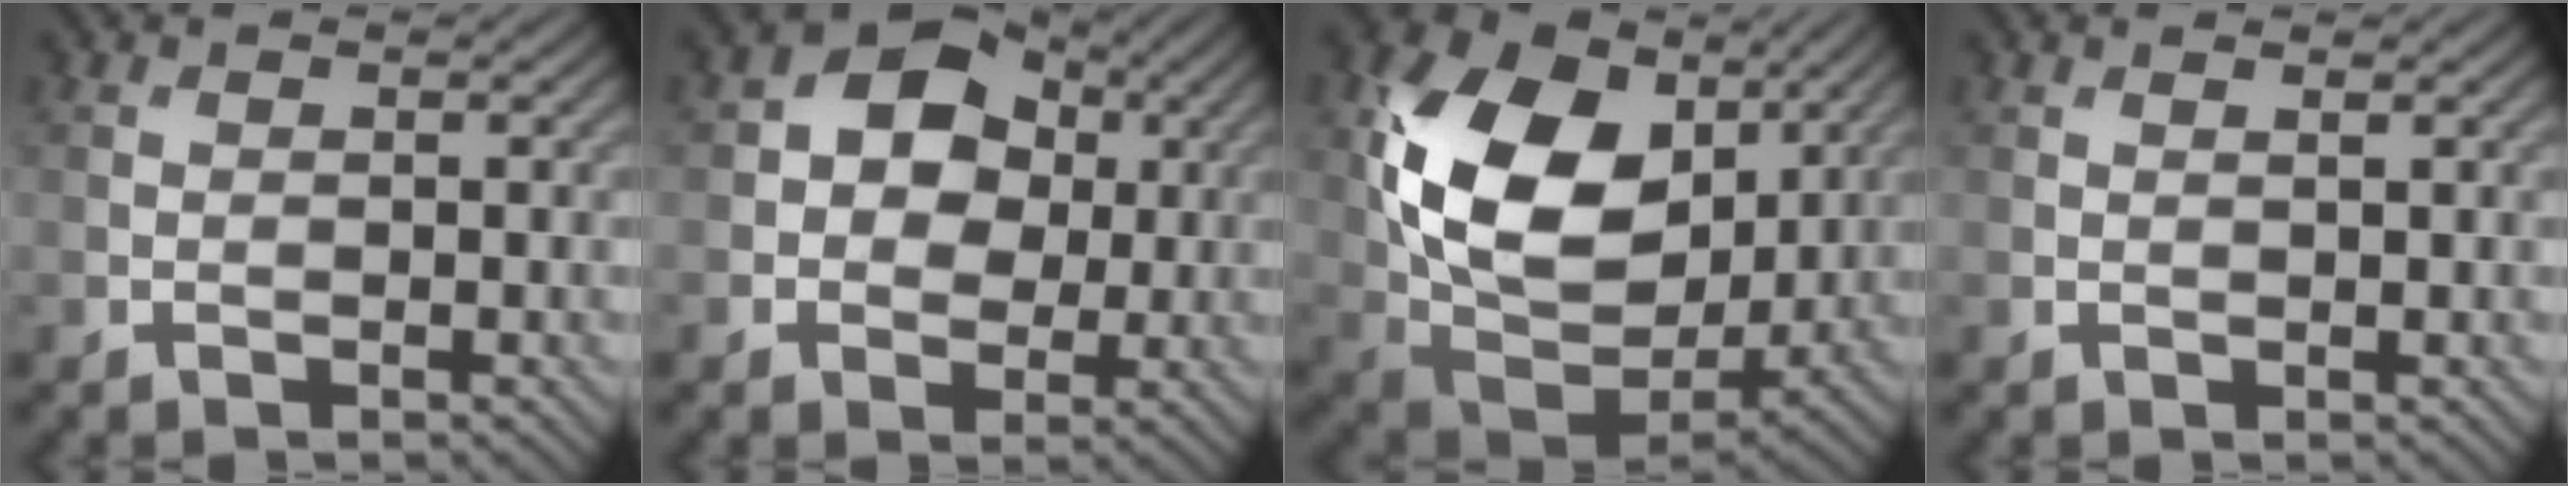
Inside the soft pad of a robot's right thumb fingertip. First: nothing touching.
{"total": 7.6, "force": [1.3, 6.0, 4.4], "torque": [-0.075, 0.013, -0.001]}
{"total": 16.8, "force": [4.6, 11.5, 11.3], "torque": [-0.237, 0.007, 0.096]}
{"total": 0.6, "force": [0.5, 0.0, 0.4], "torque": [-0.010, 0.001, 0.006]}